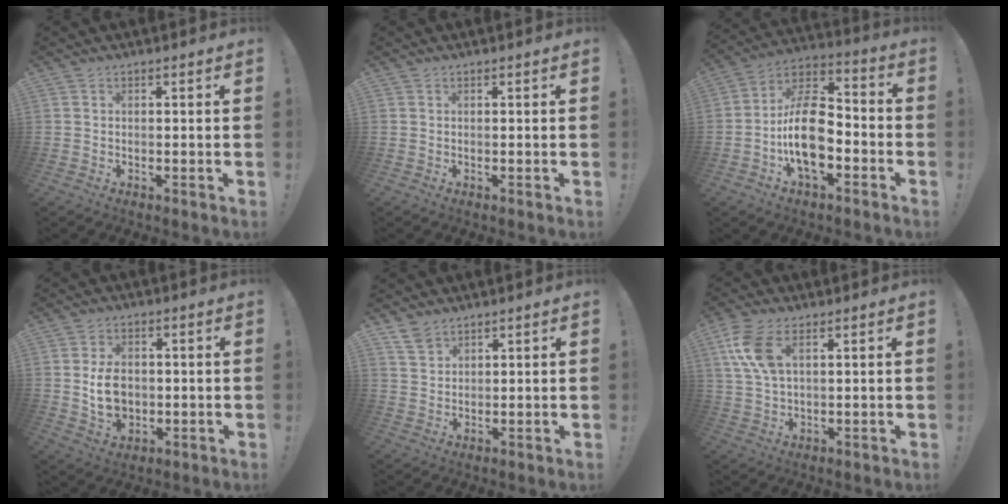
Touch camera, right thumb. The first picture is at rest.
{"total": 0.0}
{"total": 17.3, "force": [-4.8, 10.0, 13.3], "torque": [-0.246, 0.031, -0.076]}
{"total": 9.3, "force": [-0.3, 7.0, 6.2], "torque": [-0.094, 0.004, -0.003]}
{"total": 4.6, "force": [3.6, 2.6, 1.4], "torque": [-0.019, -0.022, 0.068]}
{"total": 10.3, "force": [3.8, 5.4, 7.9], "torque": [-0.166, -0.003, 0.072]}